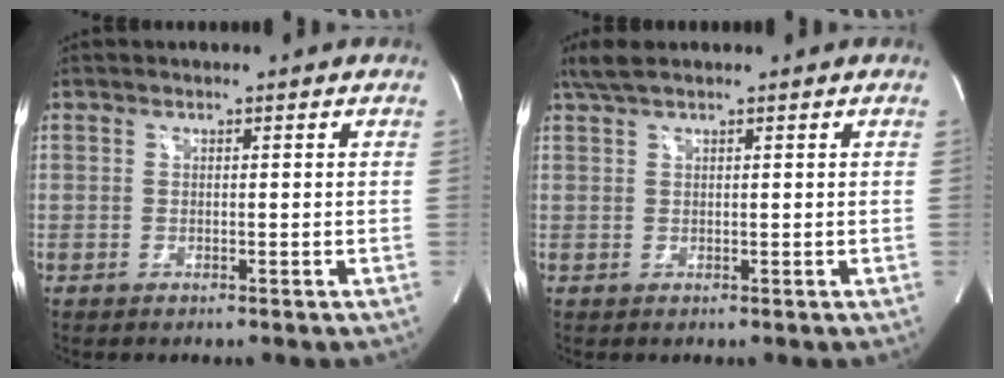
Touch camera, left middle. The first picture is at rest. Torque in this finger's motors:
{"motor_torque": [0.27, -0.15, -0.04, 0.03]}